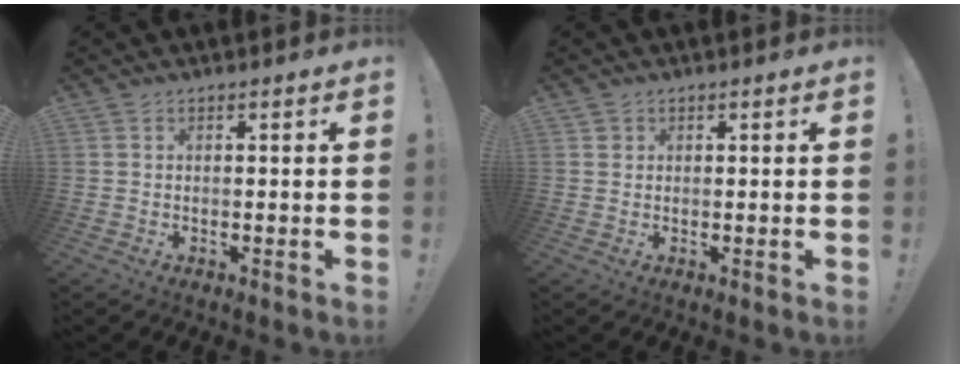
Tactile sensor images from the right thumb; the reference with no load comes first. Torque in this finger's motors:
{"motor_torque": [-0.03, -0.13, 0.10, -0.04, -0.04]}